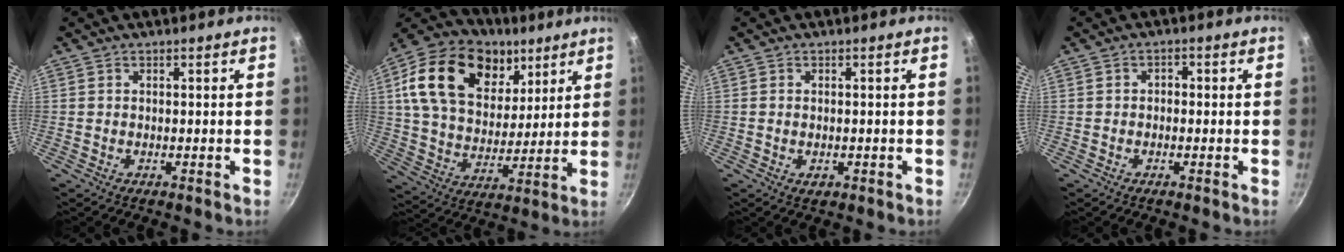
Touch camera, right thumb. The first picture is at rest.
{"total": 24.2, "force": [10.3, 16.3, 14.7], "torque": [-0.239, -0.023, 0.174]}
{"total": 1.9, "force": [-0.5, 1.2, 1.3], "torque": [-0.020, -0.002, -0.007]}
{"total": 1.3, "force": [-0.4, 1.1, 0.7], "torque": [-0.011, 0.006, -0.009]}